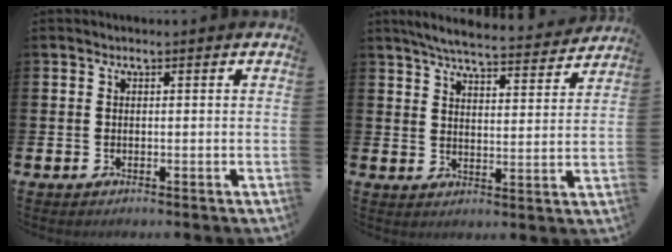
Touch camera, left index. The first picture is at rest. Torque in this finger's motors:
{"motor_torque": [0.61, -0.58, 0.09, 0.10]}